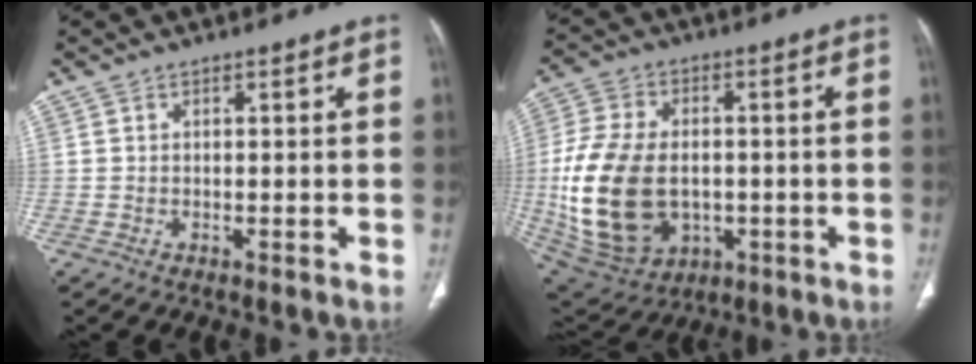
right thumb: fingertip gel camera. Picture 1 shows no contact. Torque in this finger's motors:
{"motor_torque": [0.82, 0.91, 1.97, 0.13, 0.64]}